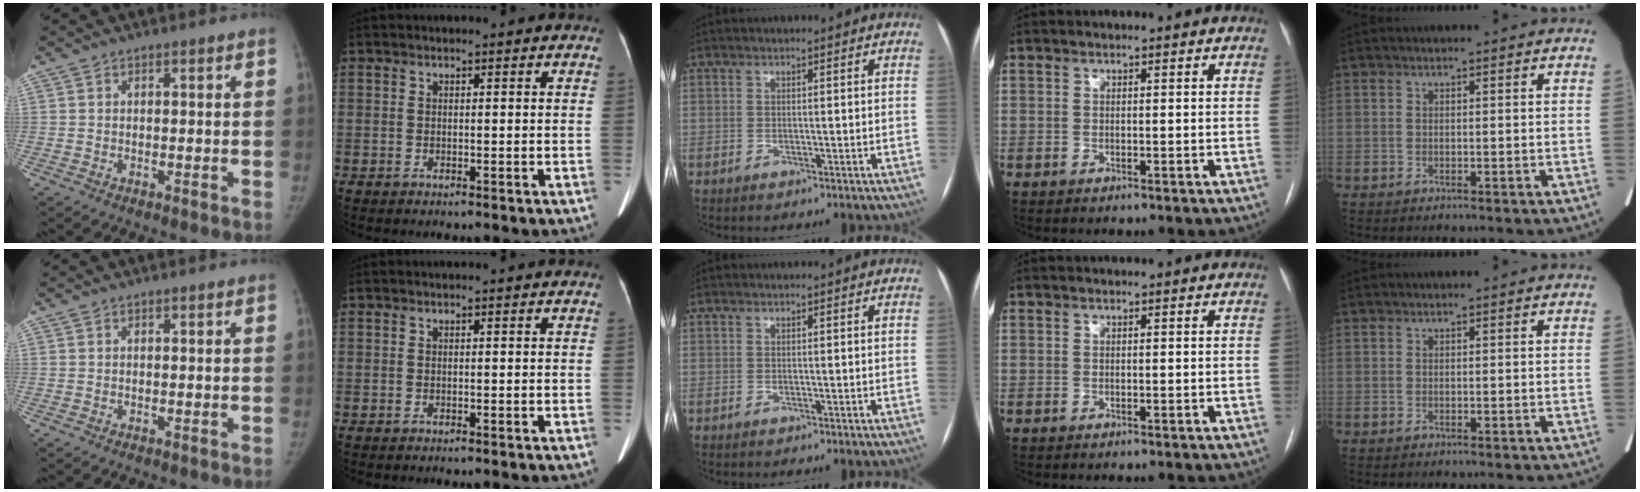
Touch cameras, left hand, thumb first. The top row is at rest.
{}